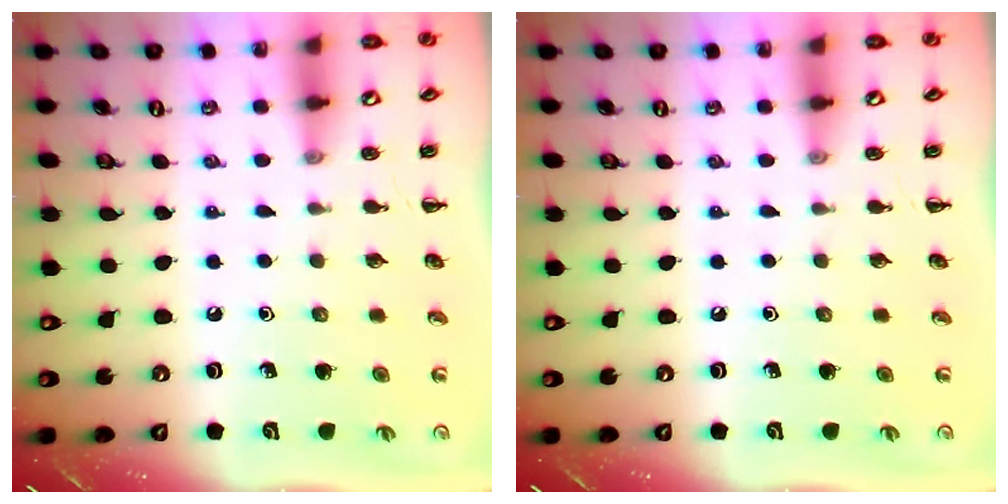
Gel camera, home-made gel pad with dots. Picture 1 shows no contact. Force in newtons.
{"total": 0.0}